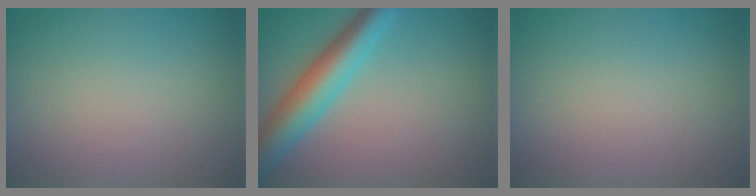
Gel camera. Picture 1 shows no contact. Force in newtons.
{"total": 6.2, "press": 6.2, "slide": 0.3}
{"total": 0.0}